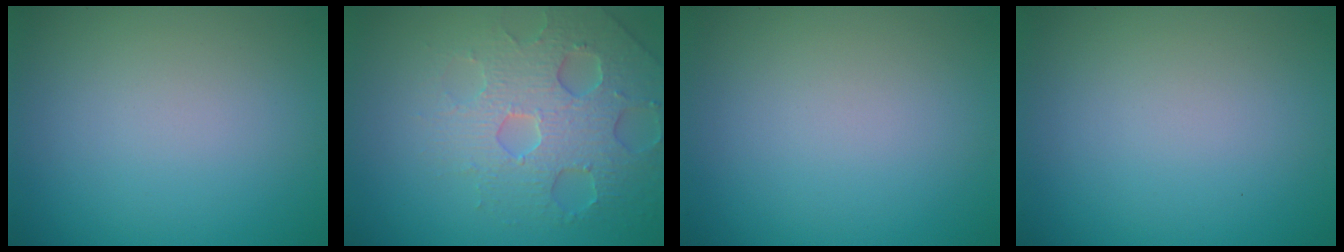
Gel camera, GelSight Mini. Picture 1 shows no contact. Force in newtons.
{"total": 4.7, "press": 4.6, "slide": 1.0}
{"total": 0.0}
{"total": 0.0}